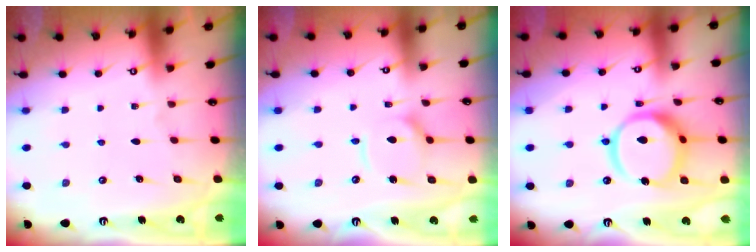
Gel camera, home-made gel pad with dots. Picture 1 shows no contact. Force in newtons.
{"total": 9.9, "press": 9.8, "slide": 1.1}
{"total": 15.7, "press": 15.7, "slide": 1.5}